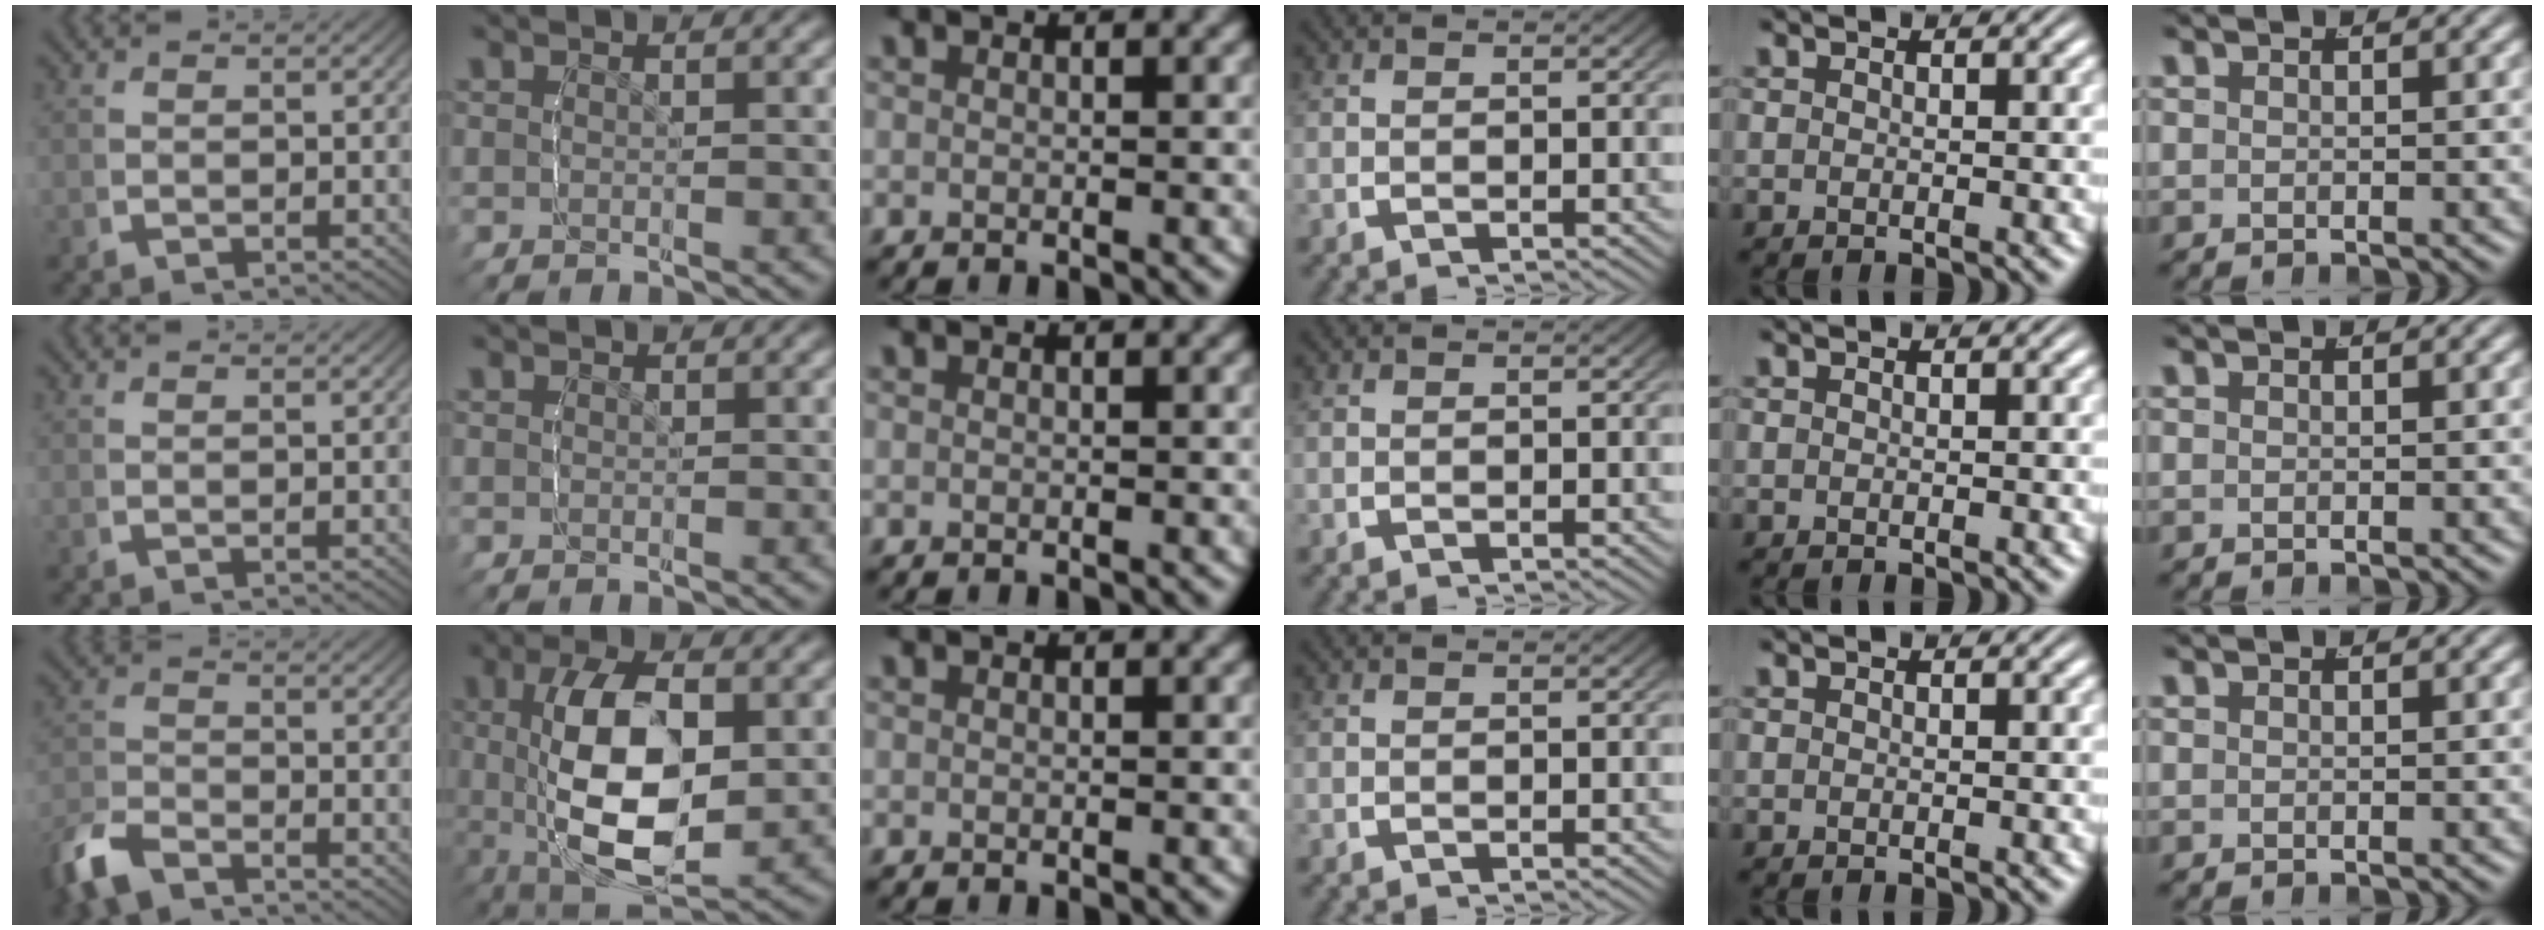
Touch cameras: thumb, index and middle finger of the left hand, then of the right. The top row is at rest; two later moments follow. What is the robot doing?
{"motion": "grasp_and_lifting", "object": "scissors"}